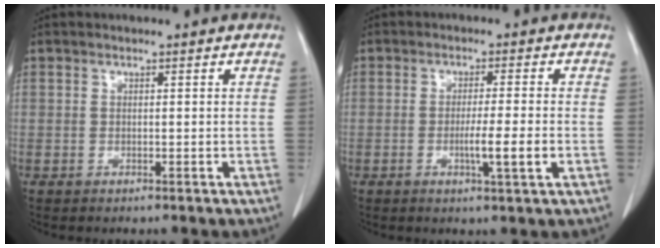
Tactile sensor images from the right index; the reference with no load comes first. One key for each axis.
{"total": 5.2, "fx": -1.4, "fy": -0.5, "fz": 5.0, "tx": -0.083, "ty": -0.010, "tz": -0.022}